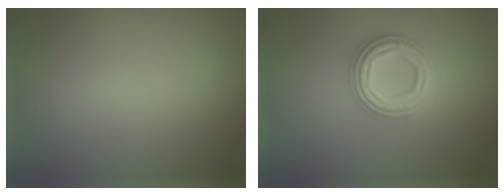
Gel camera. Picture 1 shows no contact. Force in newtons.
{"total": 4.1, "press": 4.0, "slide": 0.7}